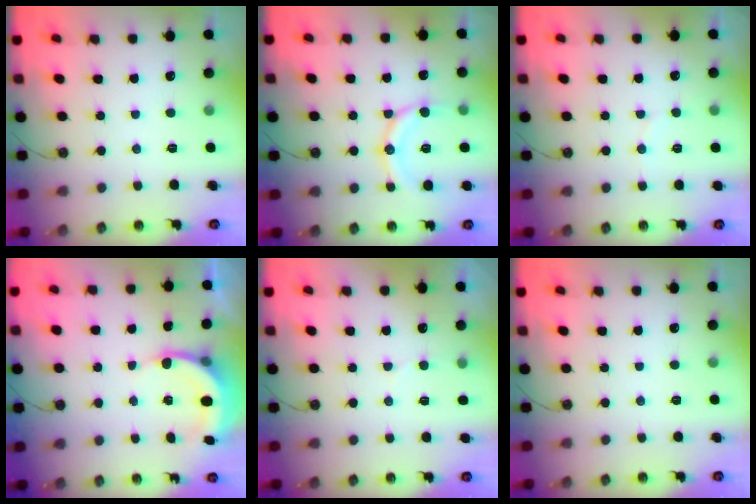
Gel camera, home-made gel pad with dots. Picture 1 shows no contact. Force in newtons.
{"total": 13.3, "press": 13.1, "slide": 2.7}
{"total": 2.7, "press": 2.4, "slide": 1.2}
{"total": 6.9, "press": 6.8, "slide": 1.0}
{"total": 4.6, "press": 4.3, "slide": 1.8}
{"total": 0.0}